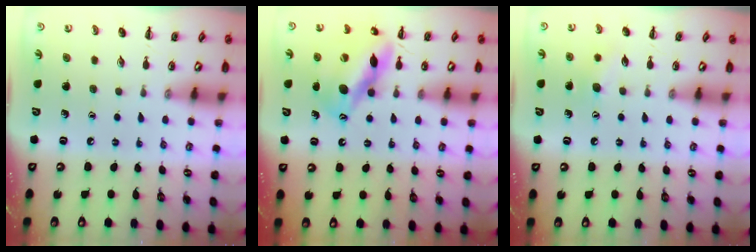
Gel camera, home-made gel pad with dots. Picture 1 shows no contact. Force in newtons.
{"total": 13.6, "press": 13.2, "slide": 3.6}
{"total": 6.9, "press": 6.7, "slide": 1.7}